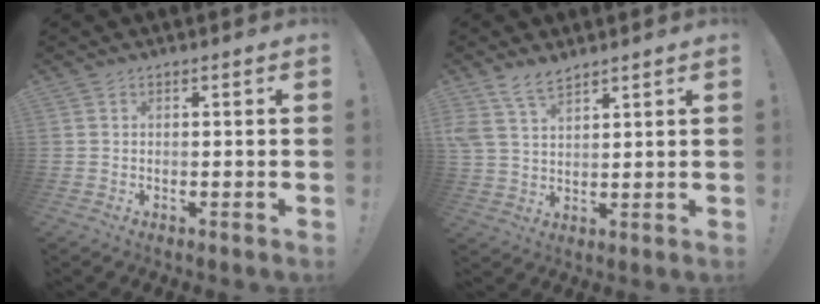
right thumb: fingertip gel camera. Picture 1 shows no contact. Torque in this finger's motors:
{"motor_torque": [0.82, 0.82, 0.34, 0.00, 0.00]}